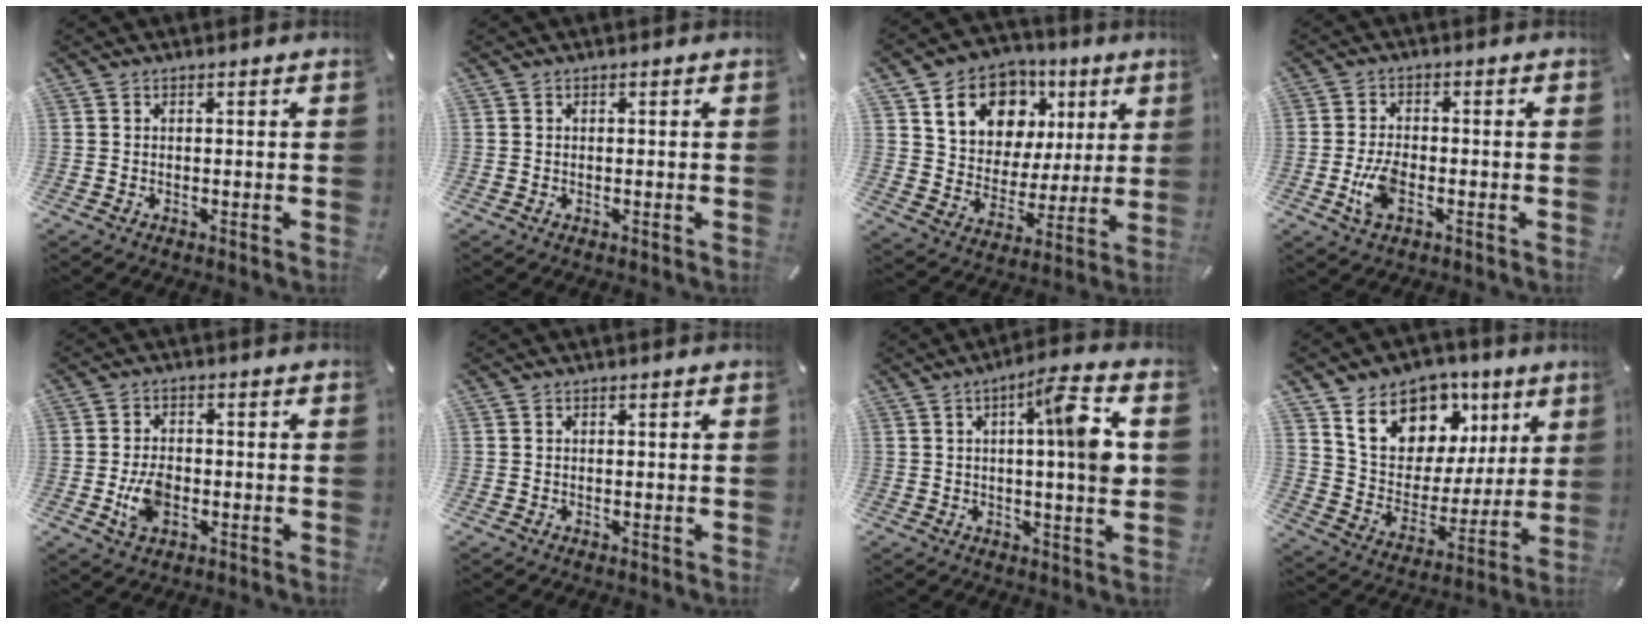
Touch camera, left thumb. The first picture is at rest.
{"total": 0.0}
{"total": 15.7, "force": [7.2, 12.5, 6.1], "torque": [-0.102, -0.028, 0.138]}
{"total": 6.3, "force": [-1.9, 3.3, 5.0], "torque": [-0.114, 0.000, -0.037]}
{"total": 6.7, "force": [-1.6, 4.5, 4.7], "torque": [-0.104, 0.004, -0.030]}
{"total": 0.0}
{"total": 12.4, "force": [2.3, 1.7, 12.0], "torque": [-0.177, -0.007, 0.027]}
{"total": 14.9, "force": [8.4, 11.1, 5.3], "torque": [-0.089, -0.057, 0.155]}